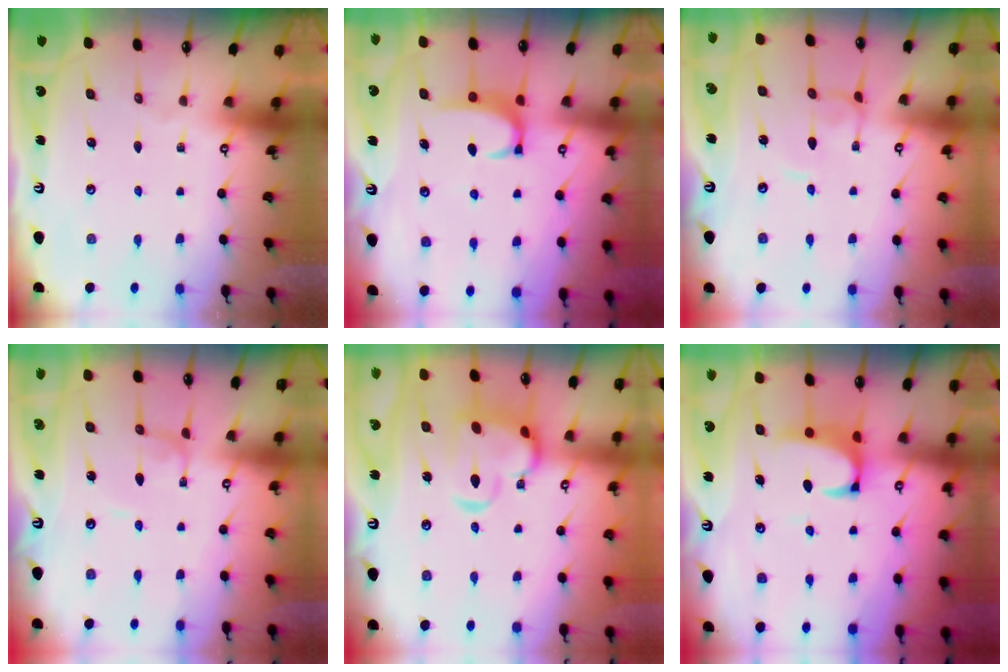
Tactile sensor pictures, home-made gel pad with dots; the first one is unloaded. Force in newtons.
{"total": 3.4, "press": 3.3, "slide": 0.4}
{"total": 1.4, "press": 1.4, "slide": 0.2}
{"total": 2.2, "press": 2.2, "slide": 0.1}
{"total": 8.3, "press": 8.1, "slide": 1.8}
{"total": 2.3, "press": 2.1, "slide": 0.9}